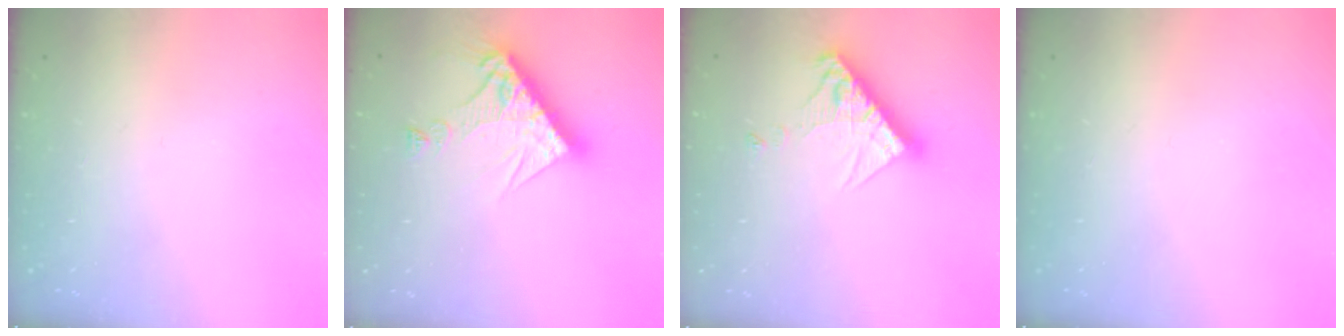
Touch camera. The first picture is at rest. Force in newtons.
{"total": 13.9, "press": 13.9, "slide": 1.4}
{"total": 11.3, "press": 11.2, "slide": 1.0}
{"total": 0.0}